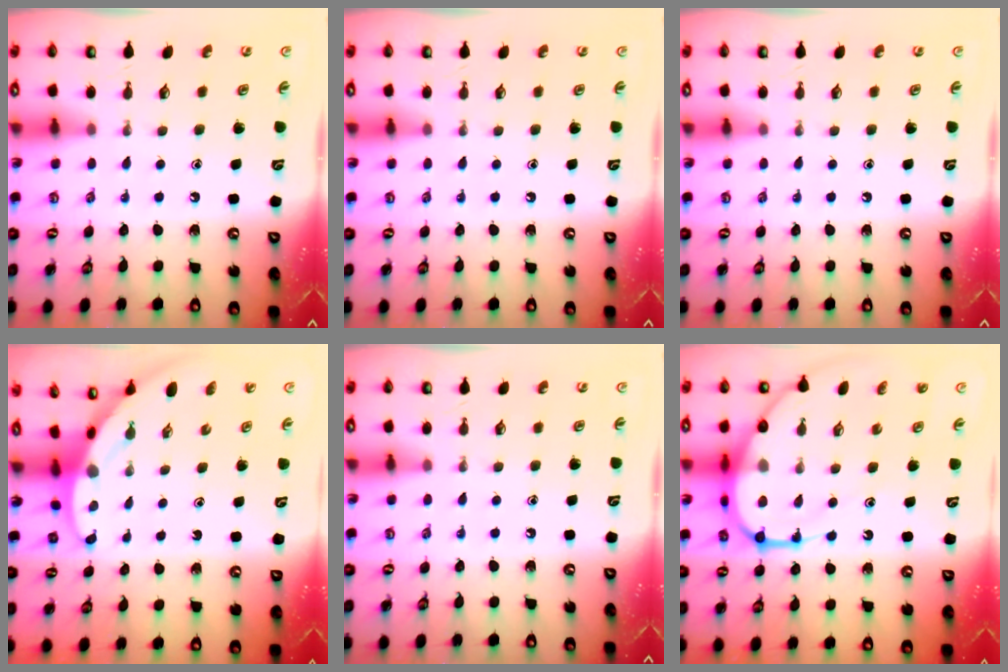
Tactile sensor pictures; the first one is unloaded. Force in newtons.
{"total": 0.0}
{"total": 0.0}
{"total": 4.0, "press": 4.0, "slide": 0.2}
{"total": 0.0}
{"total": 16.9, "press": 16.8, "slide": 1.8}